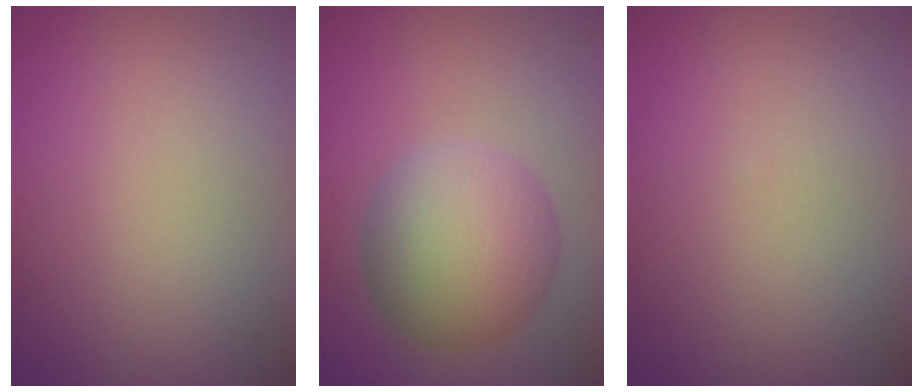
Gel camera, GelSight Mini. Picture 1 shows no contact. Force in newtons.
{"total": 7.9, "press": 7.9, "slide": 0.5}
{"total": 0.0}